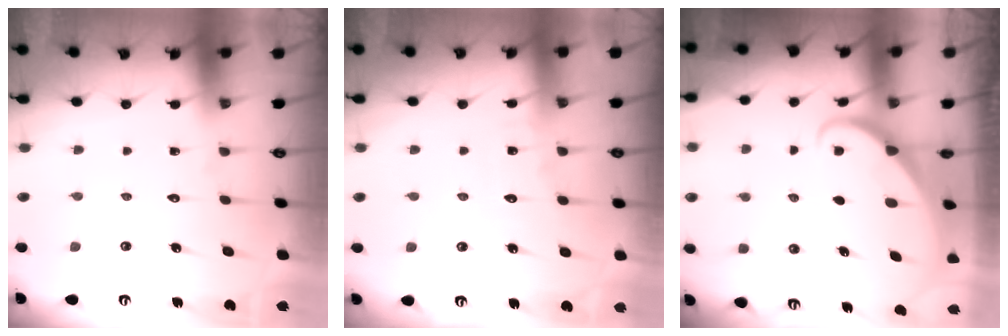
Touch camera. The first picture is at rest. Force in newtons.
{"total": 4.5, "press": 4.4, "slide": 0.4}
{"total": 1.8, "press": 1.8, "slide": 0.2}